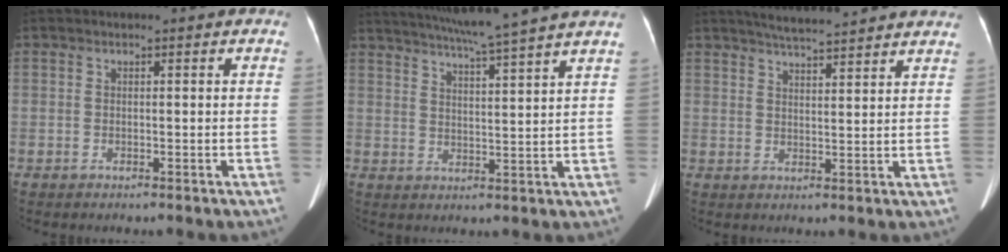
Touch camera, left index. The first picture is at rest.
{"total": 15.0, "force": [13.0, -2.0, 7.3], "torque": [-0.127, -0.010, 0.176]}
{"total": 11.4, "force": [10.3, 0.8, 4.8], "torque": [-0.073, 0.020, 0.132]}